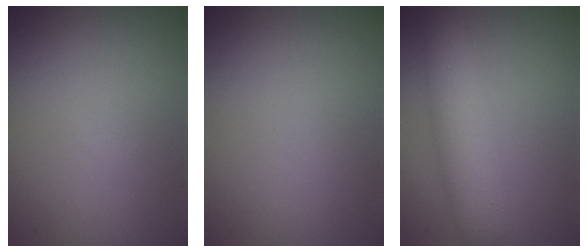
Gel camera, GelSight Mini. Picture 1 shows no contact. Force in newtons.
{"total": 0.0}
{"total": 5.1, "press": 5.0, "slide": 0.2}